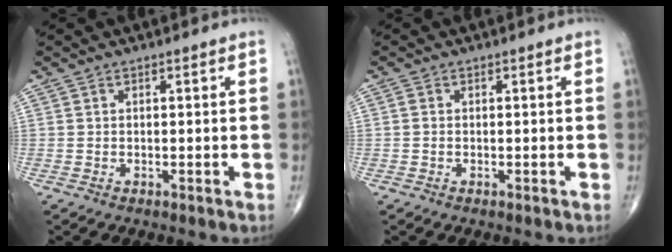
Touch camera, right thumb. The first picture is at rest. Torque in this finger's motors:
{"motor_torque": [-0.07, -0.28, 0.03, -0.10, -0.02]}